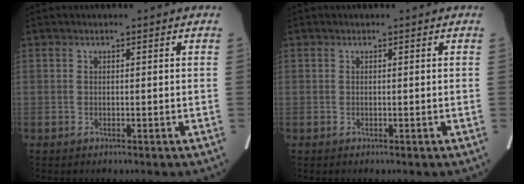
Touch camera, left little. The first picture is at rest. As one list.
[{"total": 0.0}]